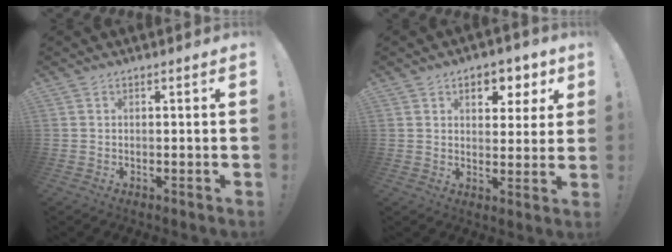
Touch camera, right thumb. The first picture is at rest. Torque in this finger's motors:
{"motor_torque": [0.21, 1.81, 0.78, 0.21, 0.00]}